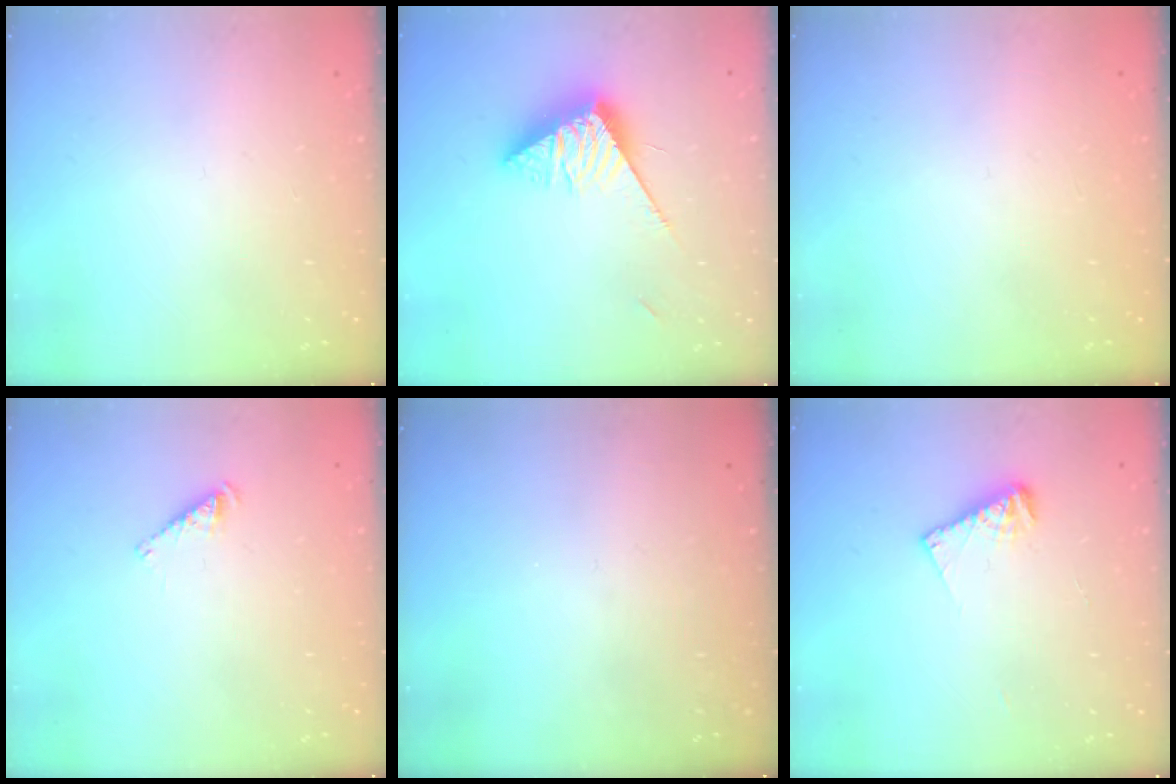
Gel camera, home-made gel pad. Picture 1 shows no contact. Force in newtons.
{"total": 11.3, "press": 11.3, "slide": 0.3}
{"total": 0.0}
{"total": 2.5, "press": 2.5, "slide": 0.5}
{"total": 0.0}
{"total": 6.6, "press": 6.6, "slide": 0.8}